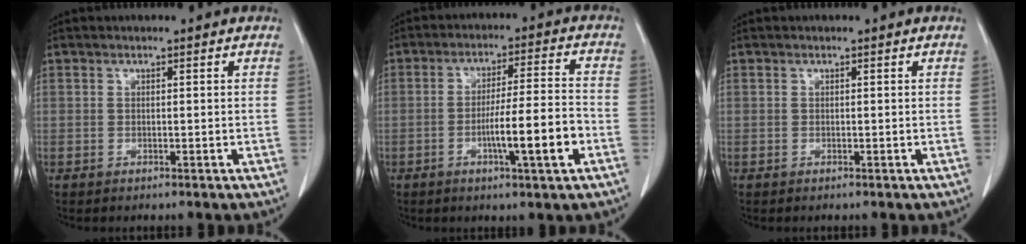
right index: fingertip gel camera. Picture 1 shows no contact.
{"total": 9.6, "force": [-3.4, 0.0, 9.0], "torque": [-0.145, 0.000, -0.055]}
{"total": 0.0}